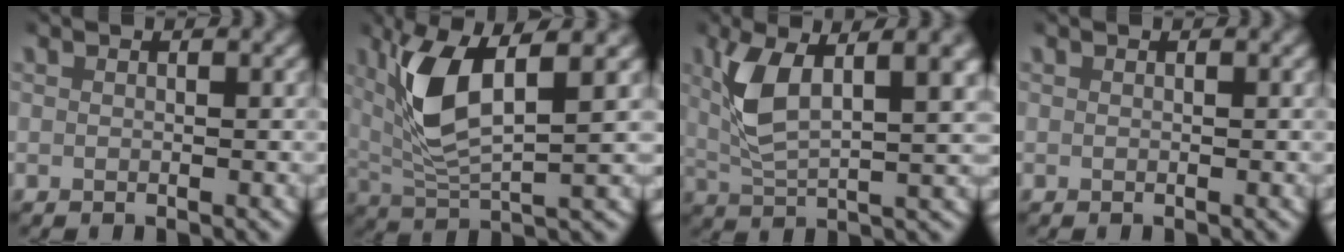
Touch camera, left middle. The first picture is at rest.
{"total": 6.8, "force": [2.0, 2.3, 6.1], "torque": [-0.130, 0.013, 0.034]}
{"total": 6.7, "force": [2.0, 2.5, 5.9], "torque": [-0.115, 0.009, 0.036]}
{"total": 0.0}